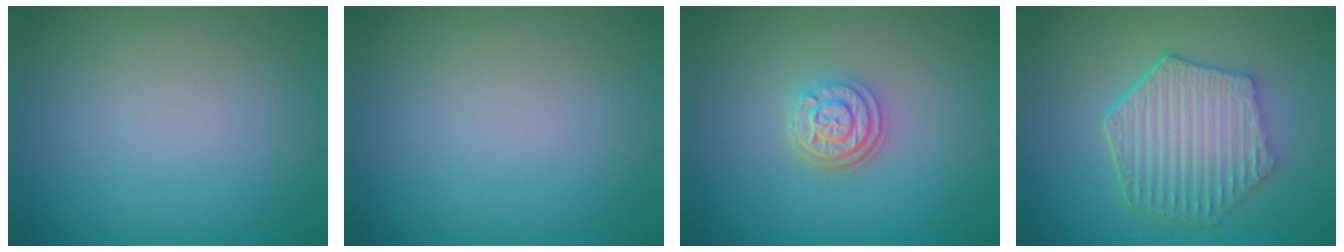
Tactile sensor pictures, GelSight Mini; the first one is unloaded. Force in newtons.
{"total": 0.0}
{"total": 3.0, "press": 2.5, "slide": 1.8}
{"total": 6.4, "press": 4.9, "slide": 4.2}